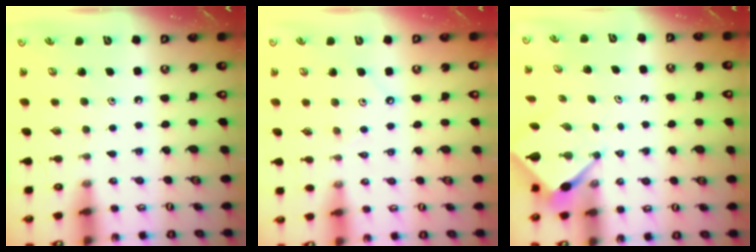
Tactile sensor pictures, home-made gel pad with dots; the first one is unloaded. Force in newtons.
{"total": 4.2, "press": 4.1, "slide": 0.6}
{"total": 3.0, "press": 3.0, "slide": 0.2}